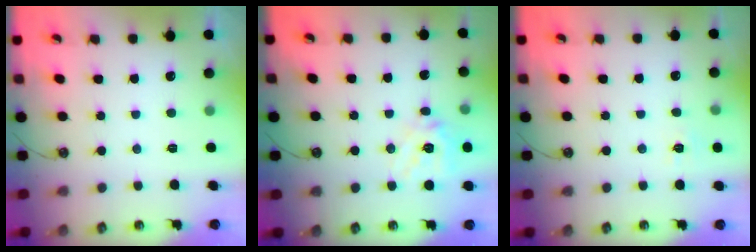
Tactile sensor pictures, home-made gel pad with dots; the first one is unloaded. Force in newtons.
{"total": 13.9, "press": 13.8, "slide": 2.0}
{"total": 4.8, "press": 4.8, "slide": 0.6}